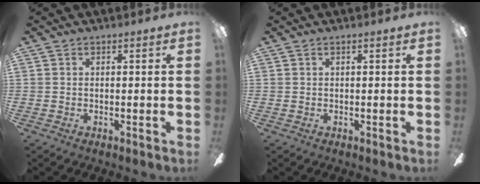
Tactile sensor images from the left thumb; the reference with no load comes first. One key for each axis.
{"total": 0.0}